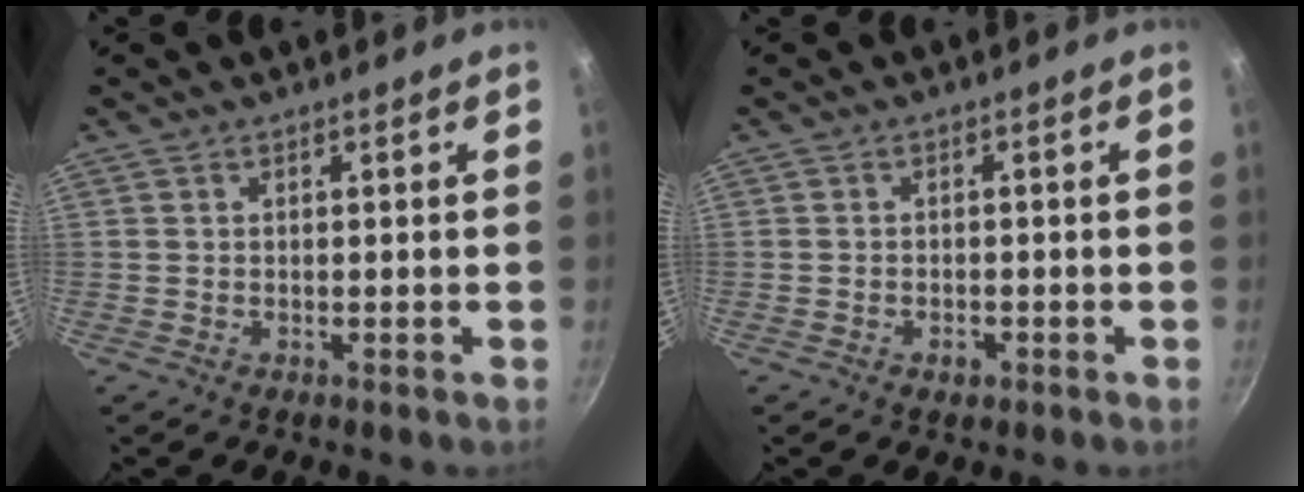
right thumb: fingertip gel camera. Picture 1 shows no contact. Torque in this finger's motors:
{"motor_torque": [-0.06, 0.08, -0.19, 0.09, -0.02]}